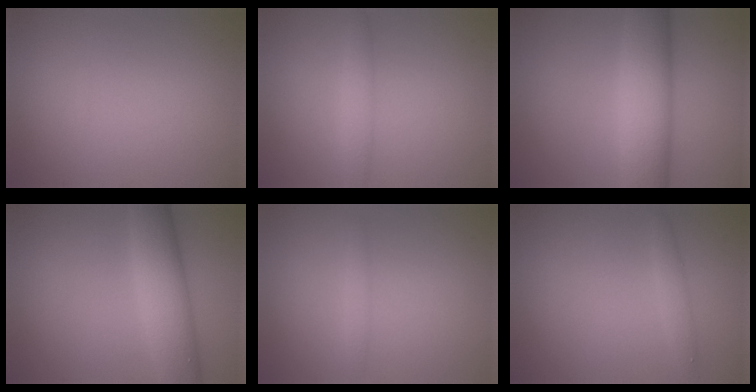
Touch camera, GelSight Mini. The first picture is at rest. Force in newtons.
{"total": 1.8, "press": 1.8, "slide": 0.1}
{"total": 7.8, "press": 7.8, "slide": 0.2}
{"total": 6.3, "press": 6.3, "slide": 0.3}
{"total": 0.9, "press": 0.9, "slide": 0.1}
{"total": 1.3, "press": 1.3, "slide": 0.1}